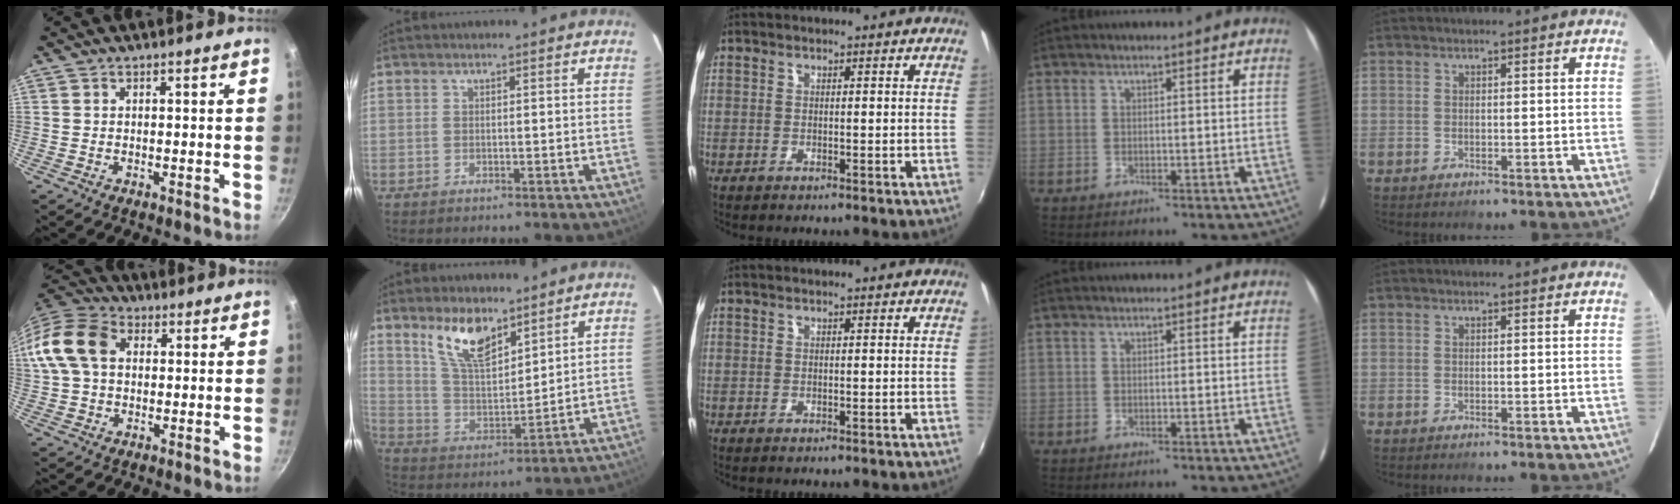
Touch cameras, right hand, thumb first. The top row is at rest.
{"thumb": {"total": 13.0, "force": [2.2, 9.4, 8.7], "torque": [-0.154, 0.027, 0.024]}, "index": {"total": 11.0, "force": [7.5, 4.2, 6.8], "torque": [-0.123, 0.002, 0.150]}}